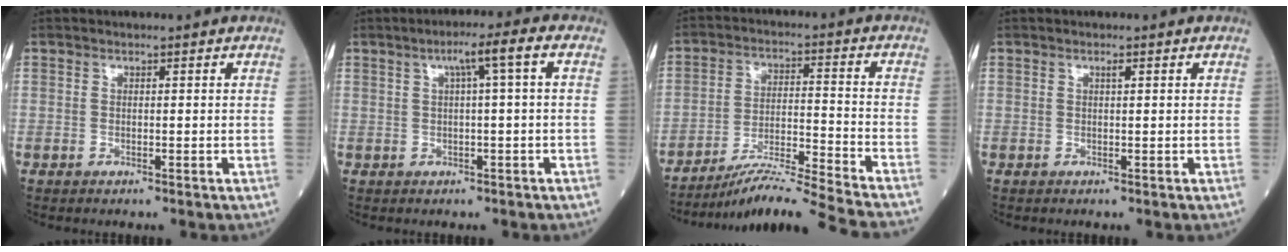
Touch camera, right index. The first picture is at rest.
{"total": 4.7, "force": [1.1, -0.5, 4.5], "torque": [-0.074, 0.016, 0.019]}
{"total": 16.1, "force": [-14.7, -2.4, 6.1], "torque": [-0.098, -0.018, -0.237]}
{"total": 0.7, "force": [0.3, 0.0, 0.6], "torque": [-0.012, 0.000, 0.005]}